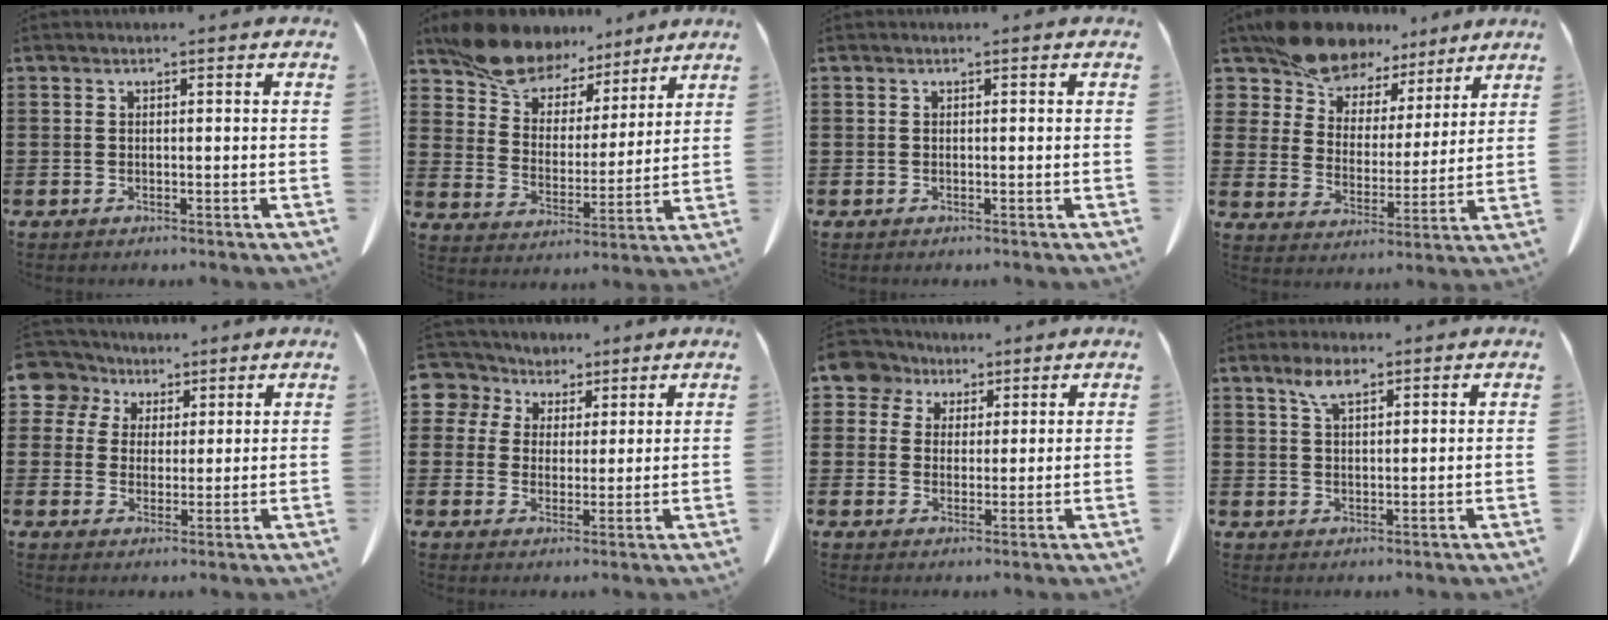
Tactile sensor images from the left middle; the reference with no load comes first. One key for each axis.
{"total": 11.0, "fx": 9.8, "fy": 4.3, "fz": 2.5, "tx": -0.092, "ty": -0.053, "tz": 0.189}
{"total": 0.0}
{"total": 11.4, "fx": 10.2, "fy": 4.7, "fz": 2.1, "tx": -0.088, "ty": -0.057, "tz": 0.194}
{"total": 6.5, "fx": 4.0, "fy": 5.0, "fz": 1.3, "tx": -0.054, "ty": -0.007, "tz": 0.073}
{"total": 5.4, "fx": 3.6, "fy": 4.0, "fz": 0.2, "tx": -0.038, "ty": -0.006, "tz": 0.065}
{"total": 5.8, "fx": 3.6, "fy": 4.2, "fz": 1.3, "tx": -0.048, "ty": 0.003, "tz": 0.066}
{"total": 4.2, "fx": 2.7, "fy": 1.5, "fz": 2.9, "tx": -0.064, "ty": 0.004, "tz": 0.049}